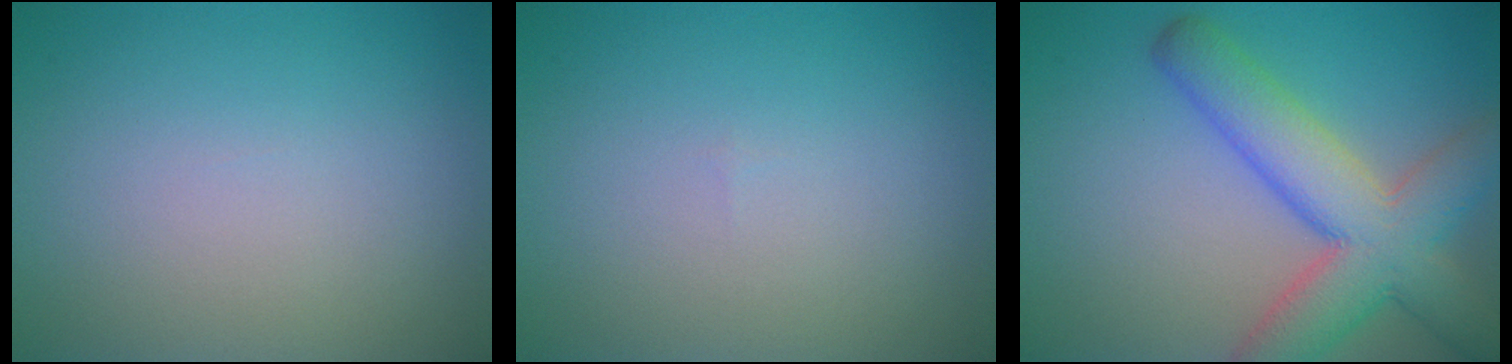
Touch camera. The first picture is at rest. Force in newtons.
{"total": 0.0}
{"total": 8.2, "press": 8.2, "slide": 0.4}